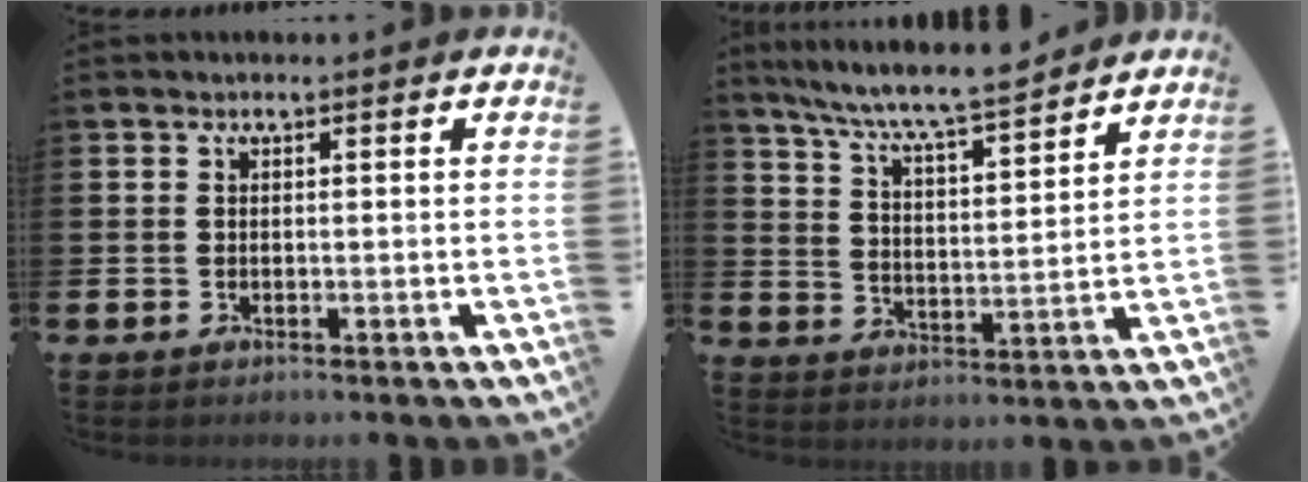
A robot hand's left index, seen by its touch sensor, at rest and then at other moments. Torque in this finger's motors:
{"motor_torque": [1.03, -1.10, 0.60, 0.21]}